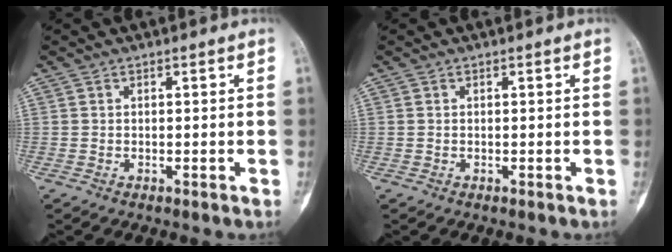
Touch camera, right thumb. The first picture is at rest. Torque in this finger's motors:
{"motor_torque": [0.10, -0.02, -0.05, 0.07, -0.02]}